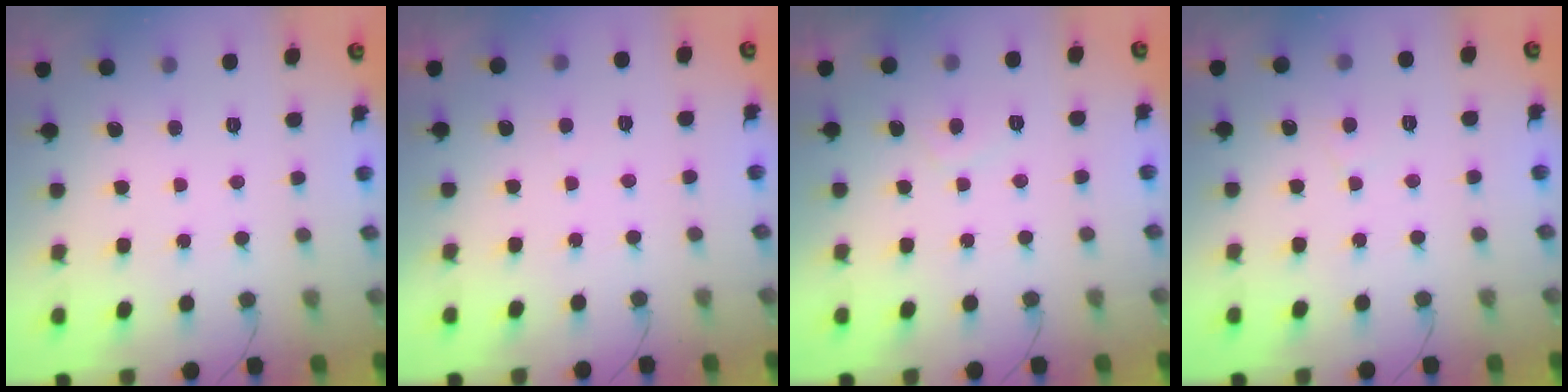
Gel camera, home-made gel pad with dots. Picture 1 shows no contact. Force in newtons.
{"total": 1.3, "press": 1.2, "slide": 0.5}
{"total": 1.5, "press": 1.3, "slide": 0.7}
{"total": 2.4, "press": 2.4, "slide": 0.2}